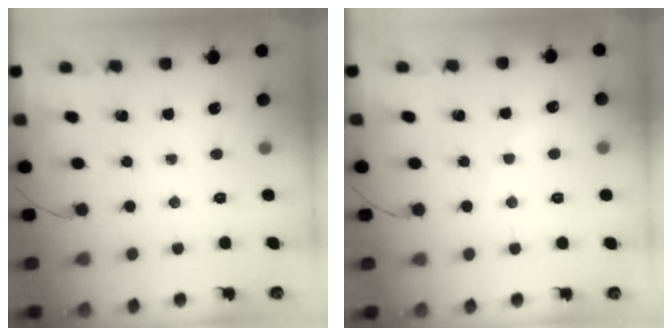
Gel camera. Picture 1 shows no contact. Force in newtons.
{"total": 5.2, "press": 5.0, "slide": 1.4}